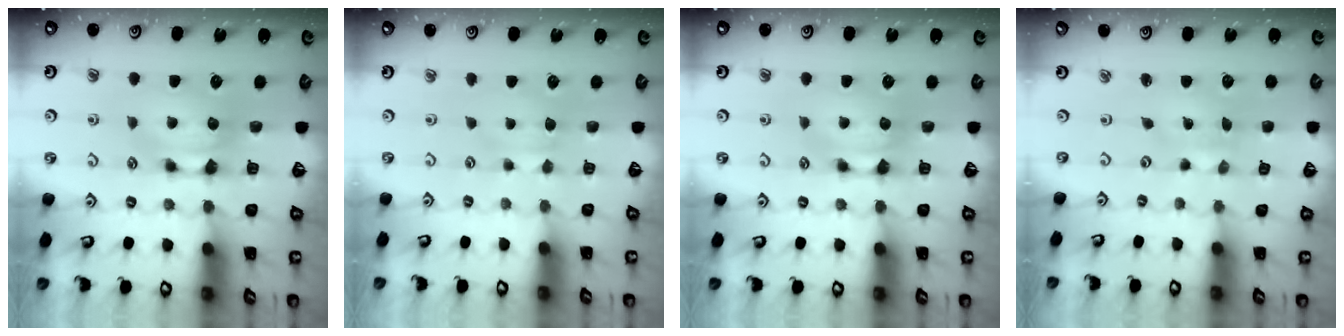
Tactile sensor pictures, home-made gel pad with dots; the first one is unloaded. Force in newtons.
{"total": 1.6, "press": 1.5, "slide": 0.5}
{"total": 0.0}
{"total": 5.4, "press": 5.4, "slide": 0.7}